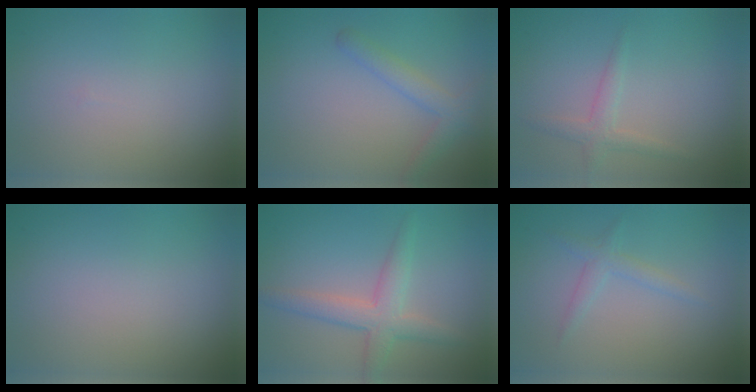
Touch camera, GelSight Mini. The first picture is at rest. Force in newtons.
{"total": 2.3, "press": 2.3, "slide": 0.1}
{"total": 1.8, "press": 1.8, "slide": 0.0}
{"total": 0.0}
{"total": 3.6, "press": 3.6, "slide": 0.1}
{"total": 1.6, "press": 1.6, "slide": 0.1}